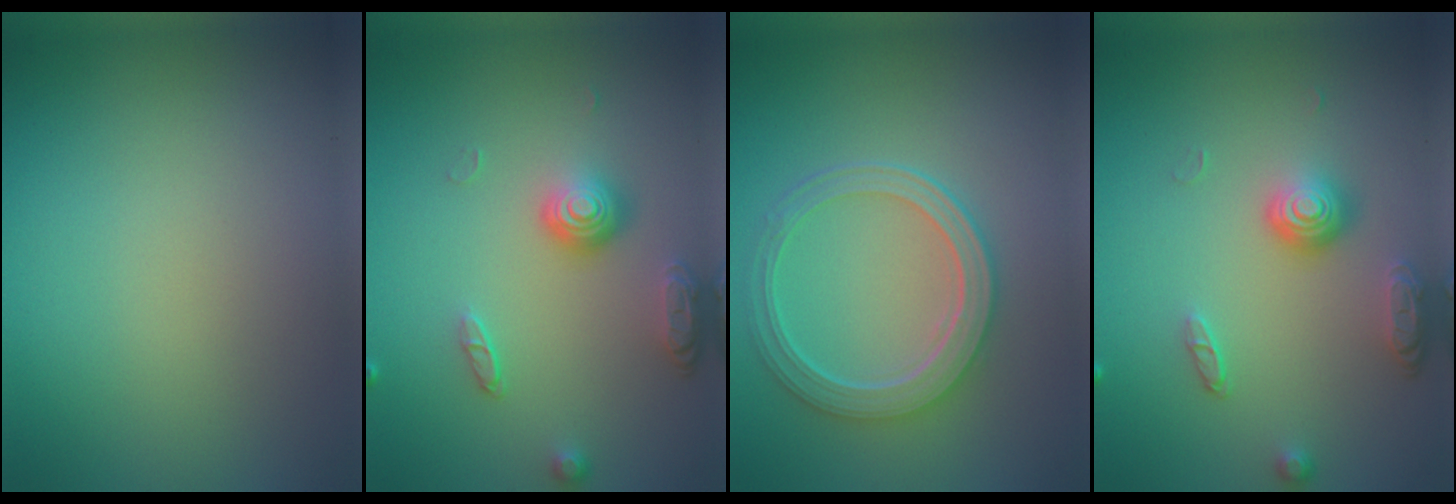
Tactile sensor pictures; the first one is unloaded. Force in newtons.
{"total": 3.7, "press": 2.7, "slide": 2.5}
{"total": 5.1, "press": 4.1, "slide": 3.1}
{"total": 3.7, "press": 2.8, "slide": 2.5}